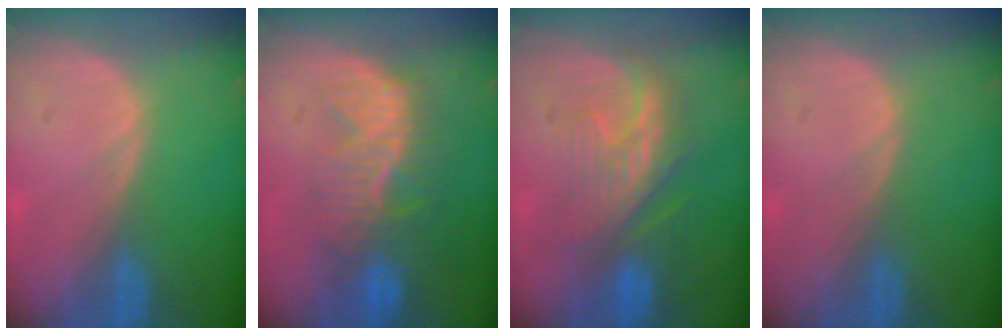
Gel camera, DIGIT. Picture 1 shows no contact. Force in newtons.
{"total": 10.0, "press": 8.7, "slide": 4.9}
{"total": 8.2, "press": 8.0, "slide": 2.0}
{"total": 0.0}